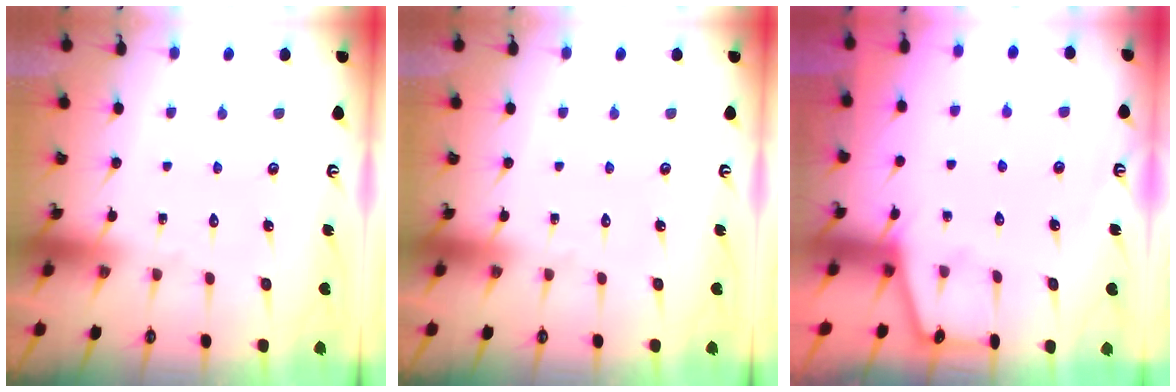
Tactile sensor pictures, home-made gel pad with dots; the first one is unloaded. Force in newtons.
{"total": 0.0}
{"total": 2.4, "press": 2.3, "slide": 0.5}